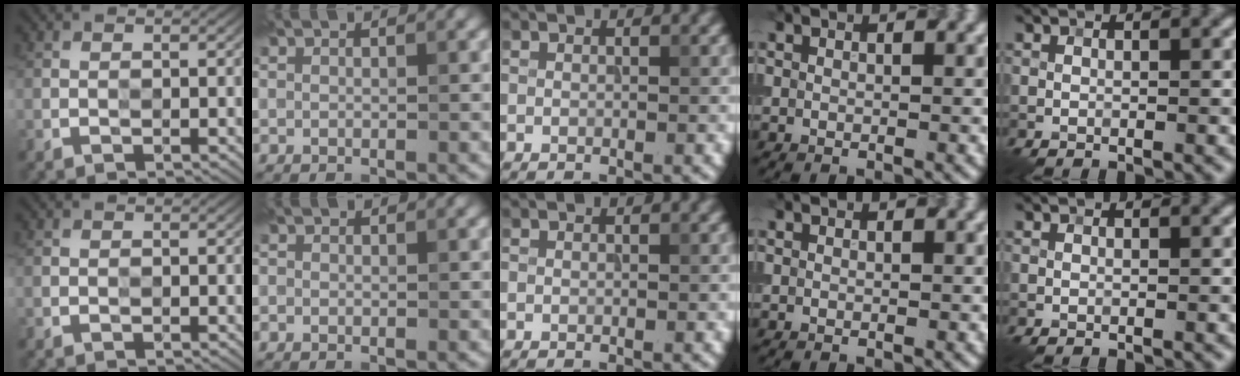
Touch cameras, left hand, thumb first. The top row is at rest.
{"index": {"total": 0.5, "force": [-0.4, 0.1, -0.3], "torque": [0.004, -0.006, -0.006]}}